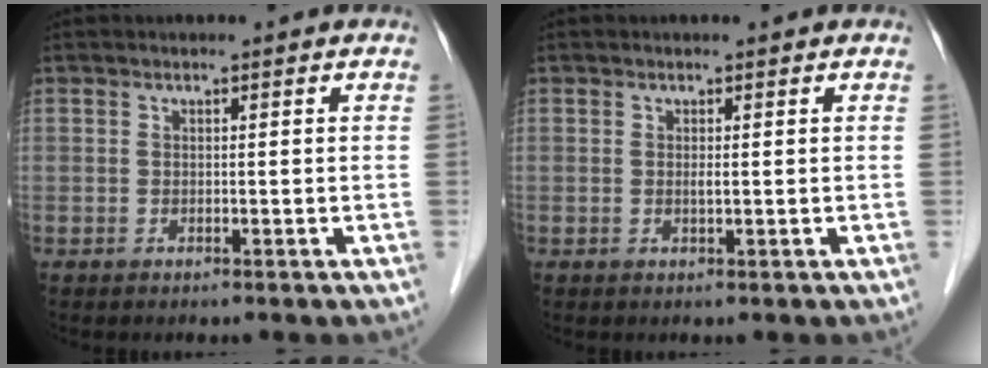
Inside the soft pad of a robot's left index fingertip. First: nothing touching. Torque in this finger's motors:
{"motor_torque": [0.15, 0.07, 0.00, 0.00]}